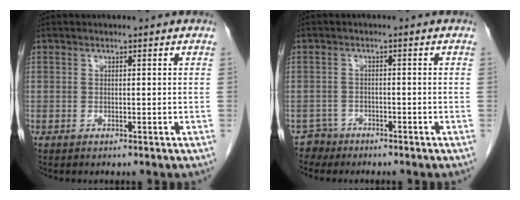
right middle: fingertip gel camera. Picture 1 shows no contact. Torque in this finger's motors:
{"motor_torque": [0.08, -0.13, -0.02, 0.00]}